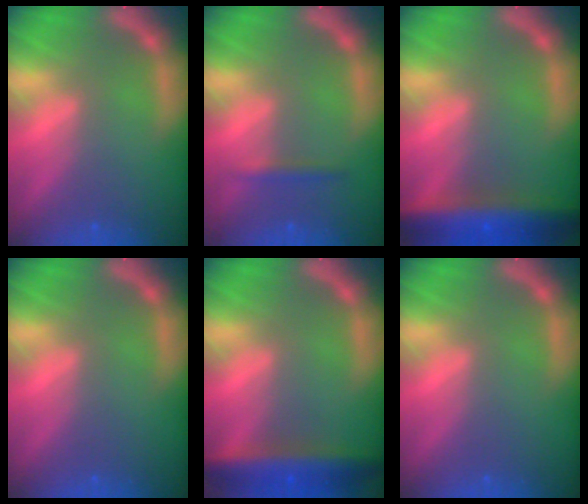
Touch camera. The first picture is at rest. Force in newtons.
{"total": 1.4}
{"total": 9.0}
{"total": 0.0}
{"total": 6.5}
{"total": 0.0}